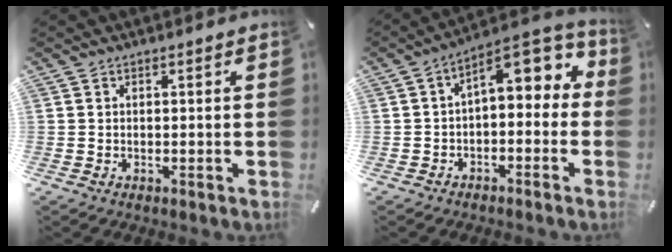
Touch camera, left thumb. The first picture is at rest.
{"total": 9.2, "force": [2.5, 5.2, 7.1], "torque": [-0.091, -0.028, 0.041]}